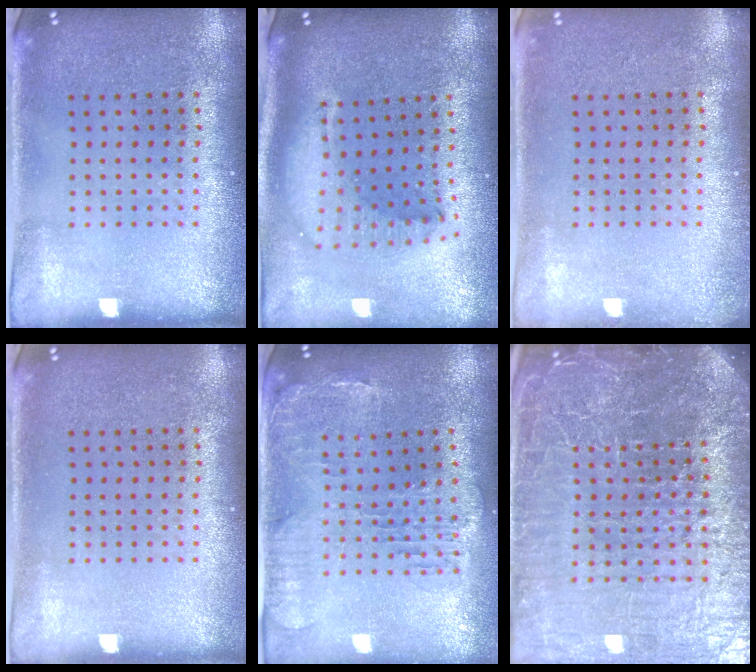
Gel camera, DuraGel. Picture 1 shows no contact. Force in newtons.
{"total": 2.3, "press": 1.7, "slide": 1.5}
{"total": 0.9, "press": 0.8, "slide": 0.2}
{"total": 0.0}
{"total": 1.4, "press": 1.4, "slide": 0.4}
{"total": 7.0, "press": 6.1, "slide": 3.4}